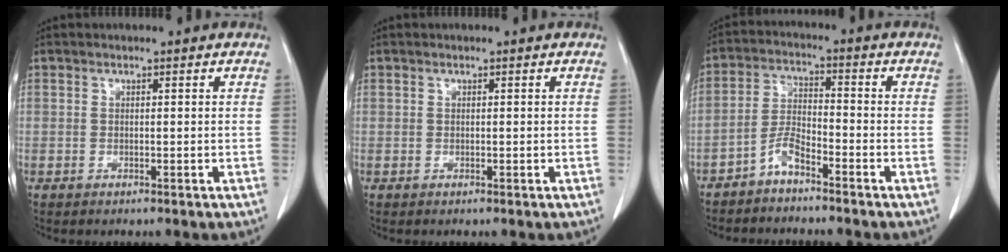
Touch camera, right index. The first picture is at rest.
{"total": 0.0}
{"total": 4.3, "force": [-3.5, 0.9, 2.3], "torque": [-0.052, 0.003, -0.070]}